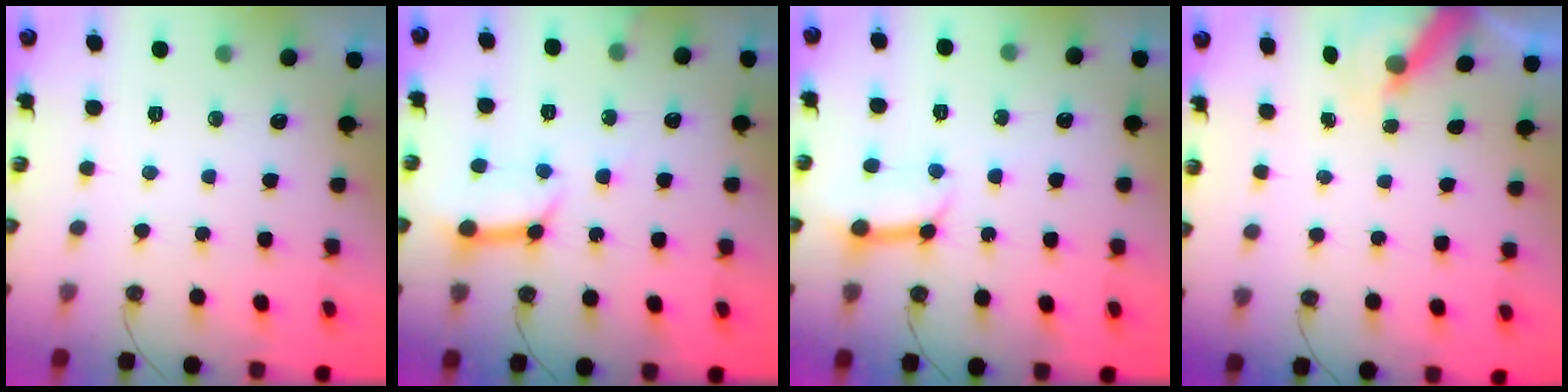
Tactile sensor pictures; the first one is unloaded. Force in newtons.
{"total": 10.4, "press": 10.3, "slide": 1.4}
{"total": 9.1, "press": 9.1, "slide": 0.9}
{"total": 6.0, "press": 6.0, "slide": 0.5}